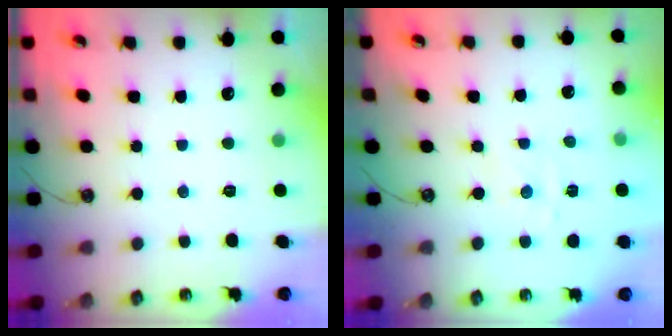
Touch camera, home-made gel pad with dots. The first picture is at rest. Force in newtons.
{"total": 0.0}